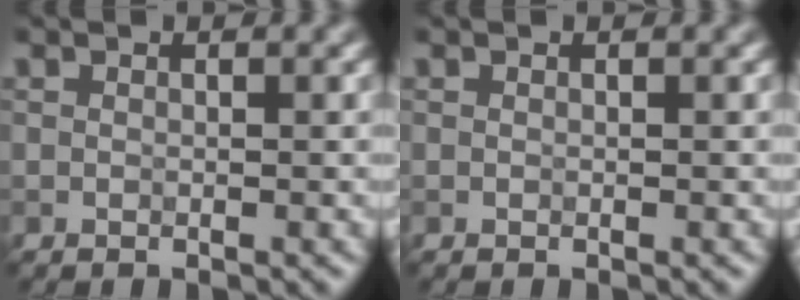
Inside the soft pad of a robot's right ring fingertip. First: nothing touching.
{"total": 0.0}